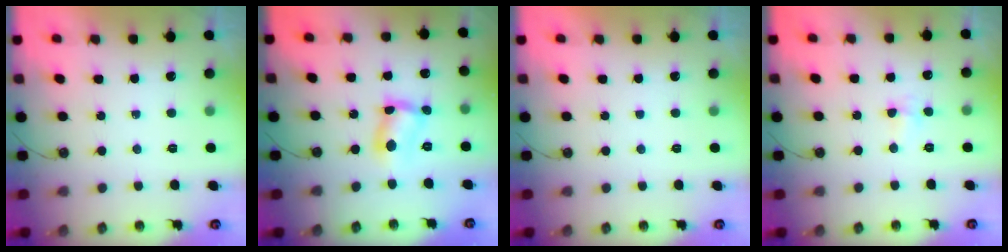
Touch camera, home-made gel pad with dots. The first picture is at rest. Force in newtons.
{"total": 7.0, "press": 7.0, "slide": 0.4}
{"total": 0.0}
{"total": 5.2, "press": 3.8, "slide": 3.5}